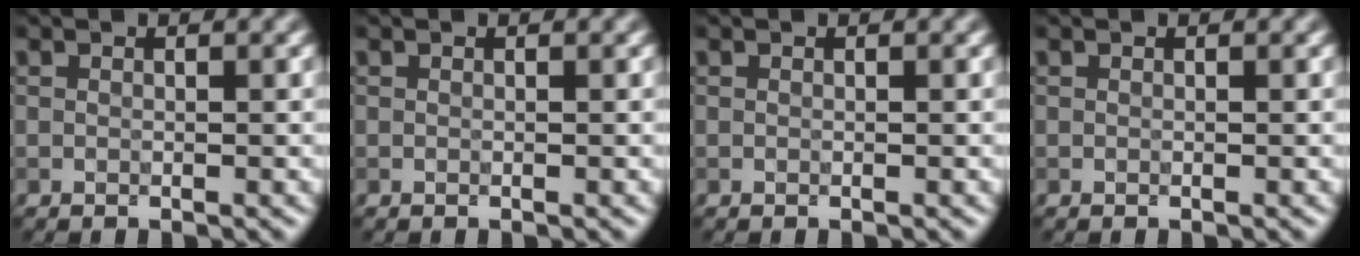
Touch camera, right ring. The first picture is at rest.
{"total": 0.0}
{"total": 0.0}
{"total": 0.0}